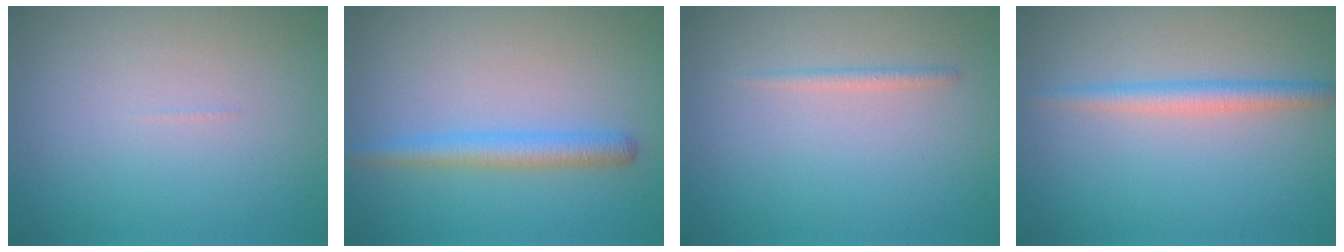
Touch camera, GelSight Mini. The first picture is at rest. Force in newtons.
{"total": 2.6, "press": 2.6, "slide": 0.1}
{"total": 0.8, "press": 0.8, "slide": 0.0}
{"total": 2.2, "press": 2.2, "slide": 0.1}